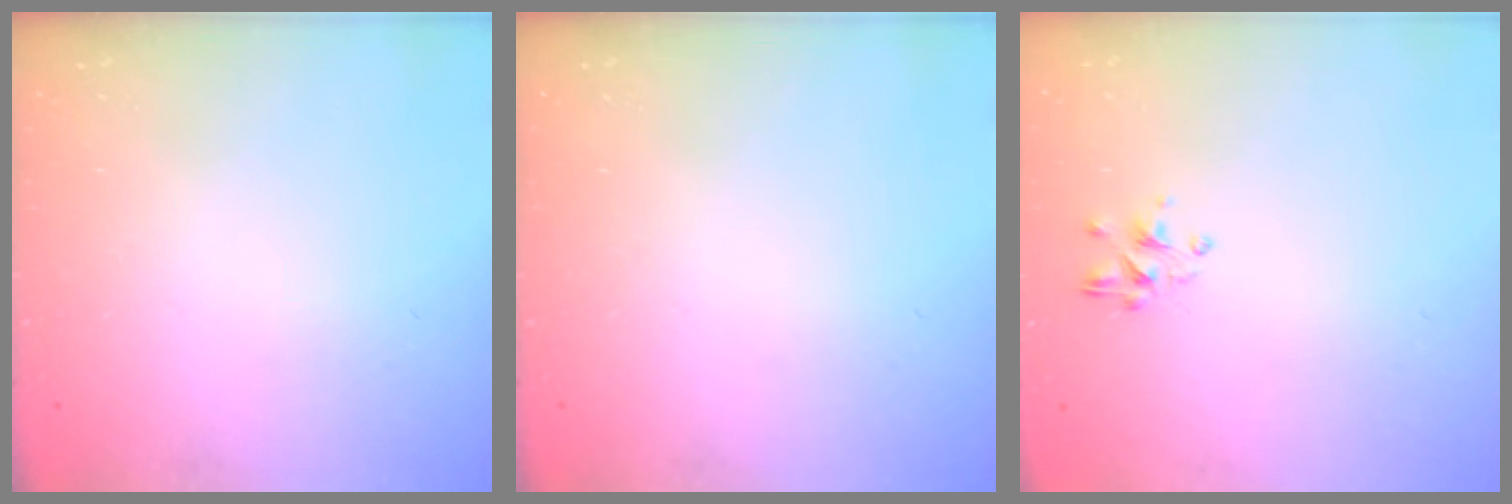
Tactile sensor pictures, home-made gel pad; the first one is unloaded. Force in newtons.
{"total": 0.0}
{"total": 2.2, "press": 2.0, "slide": 0.9}